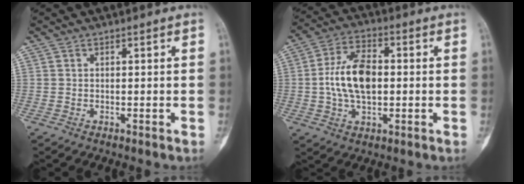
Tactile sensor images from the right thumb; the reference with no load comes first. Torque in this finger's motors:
{"motor_torque": [0.83, 0.92, 0.33, -0.23, 0.12]}